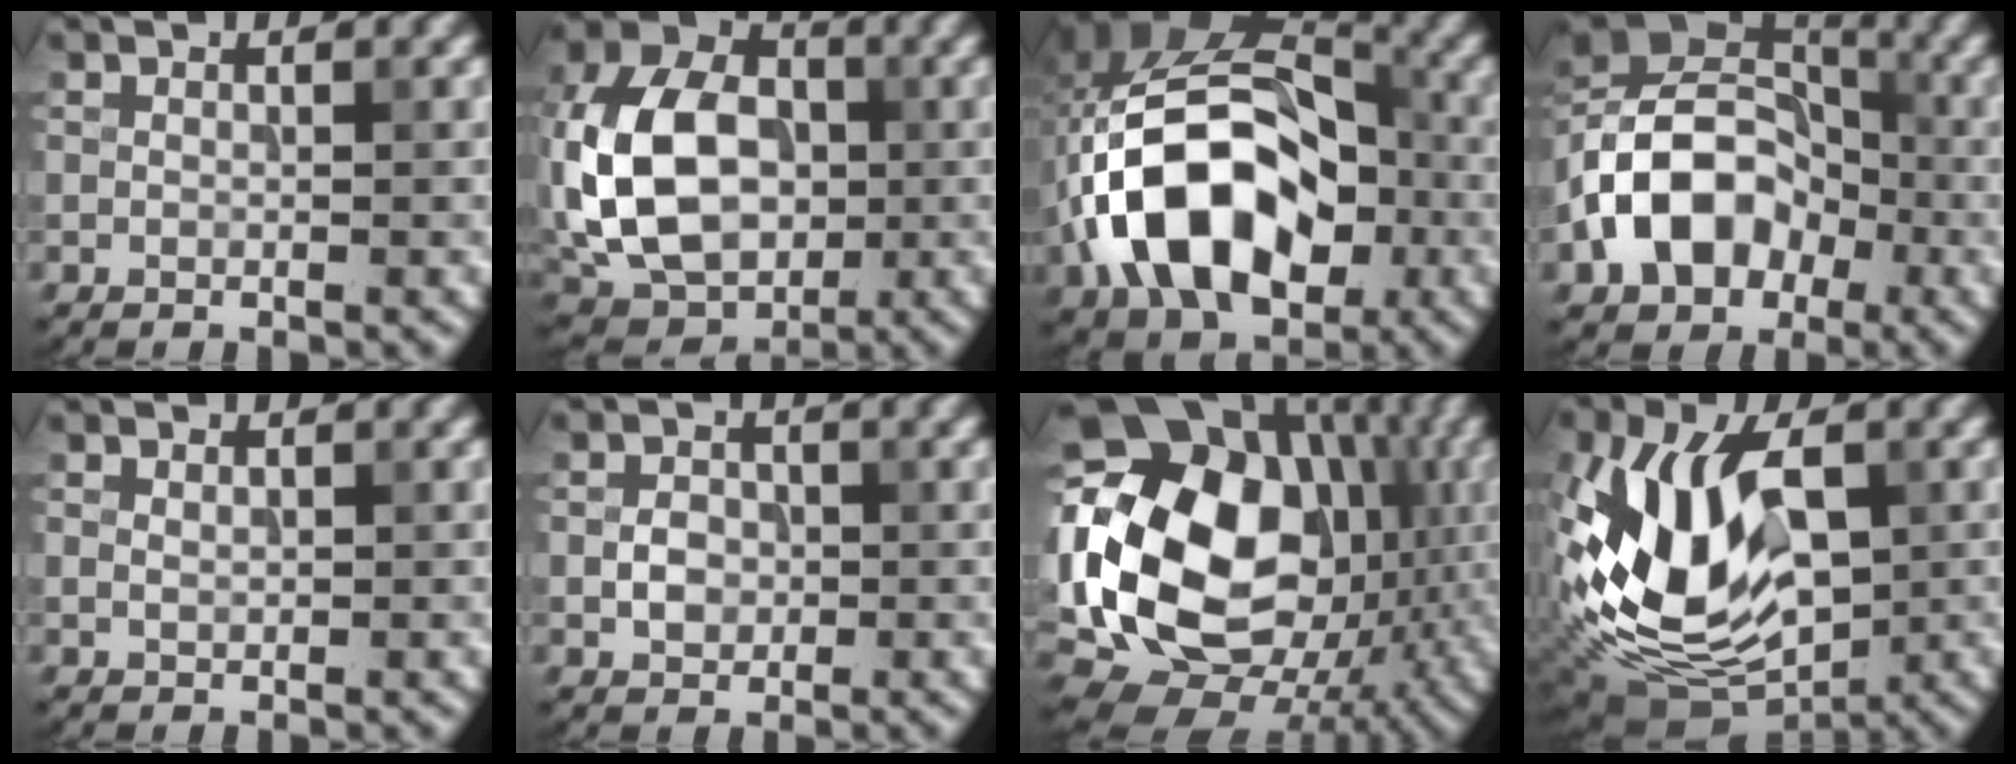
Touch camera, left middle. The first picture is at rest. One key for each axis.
{"total": 13.0, "fx": -0.5, "fy": 9.5, "fz": 8.9, "tx": -0.185, "ty": 0.021, "tz": -0.018}
{"total": 13.2, "fx": -3.3, "fy": 8.8, "fz": 9.3, "tx": -0.165, "ty": 0.003, "tz": -0.065}
{"total": 10.6, "fx": -3.3, "fy": 7.6, "fz": 6.6, "tx": -0.123, "ty": 0.006, "tz": -0.073}
{"total": 0.8, "fx": 0.3, "fy": 0.6, "fz": 0.4, "tx": -0.004, "ty": 0.002, "tz": 0.008}
{"total": 2.0, "fx": -0.3, "fy": 1.7, "fz": 1.1, "tx": -0.017, "ty": 0.005, "tz": -0.009}
{"total": 18.2, "fx": 0.1, "fy": 13.7, "fz": 11.9, "tx": -0.225, "ty": 0.000, "tz": 0.003}
{"total": 13.2, "fx": -1.2, "fy": 8.1, "fz": 10.3, "tx": -0.224, "ty": -0.013, "tz": -0.020}